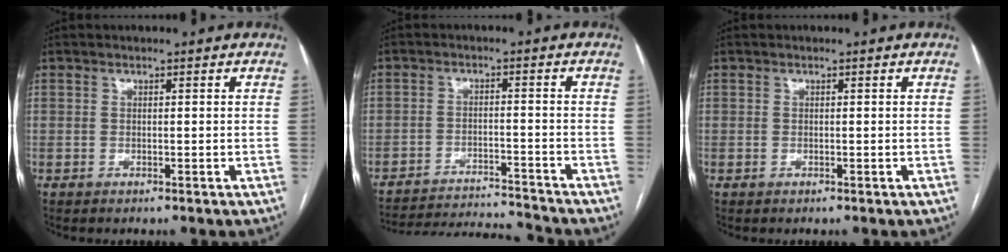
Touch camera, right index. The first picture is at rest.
{"total": 11.9, "force": [-11.9, -0.3, 1.4], "torque": [-0.027, 0.002, -0.182]}
{"total": 0.0}